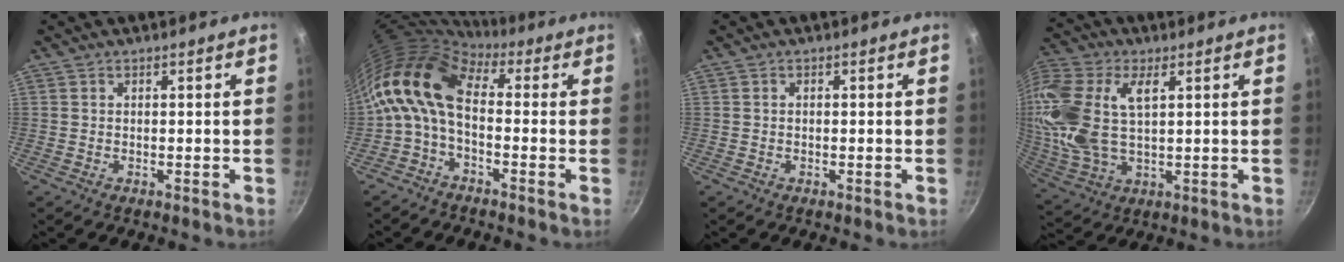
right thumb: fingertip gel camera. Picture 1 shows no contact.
{"total": 11.8, "force": [0.0, 6.9, 9.6], "torque": [-0.181, 0.027, -0.020]}
{"total": 0.0}
{"total": 19.7, "force": [5.4, 11.1, 15.3], "torque": [-0.337, 0.005, 0.103]}